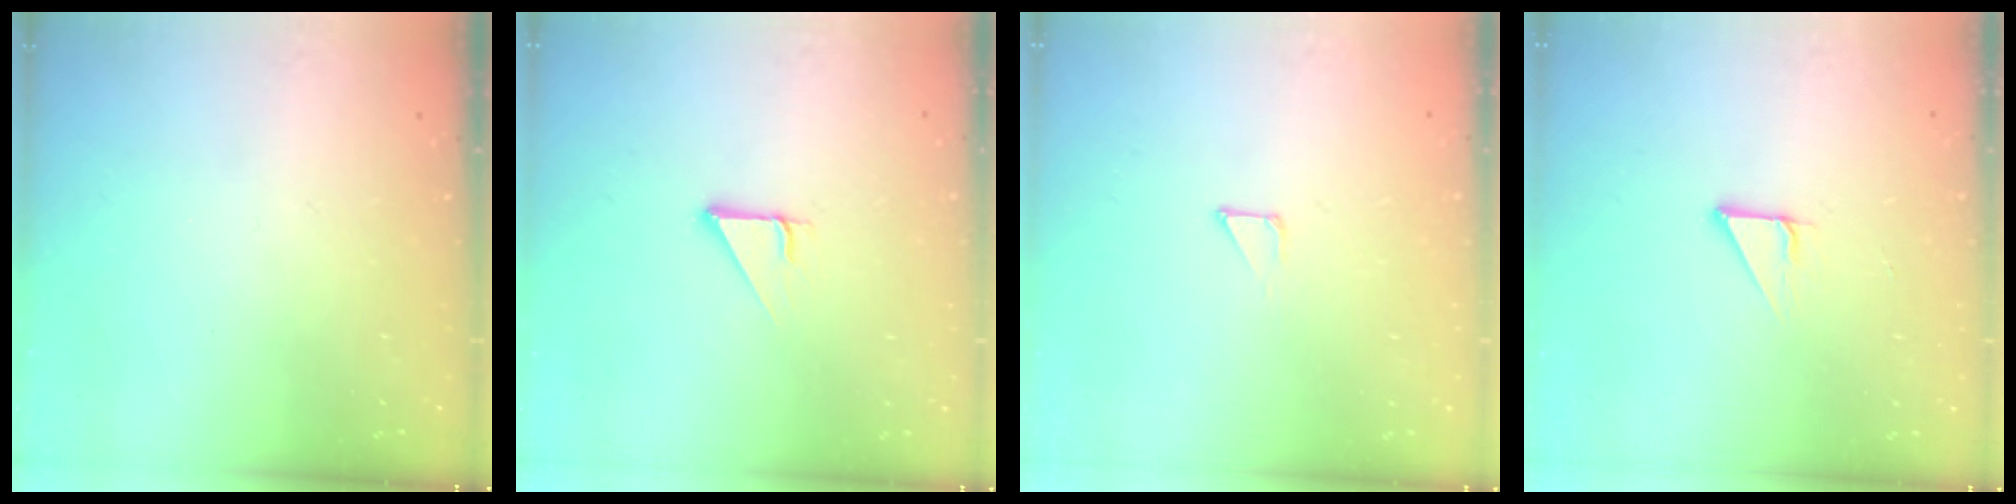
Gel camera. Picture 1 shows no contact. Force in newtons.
{"total": 2.9, "press": 2.8, "slide": 0.2}
{"total": 1.2, "press": 1.2, "slide": 0.0}
{"total": 2.8, "press": 2.8, "slide": 0.2}